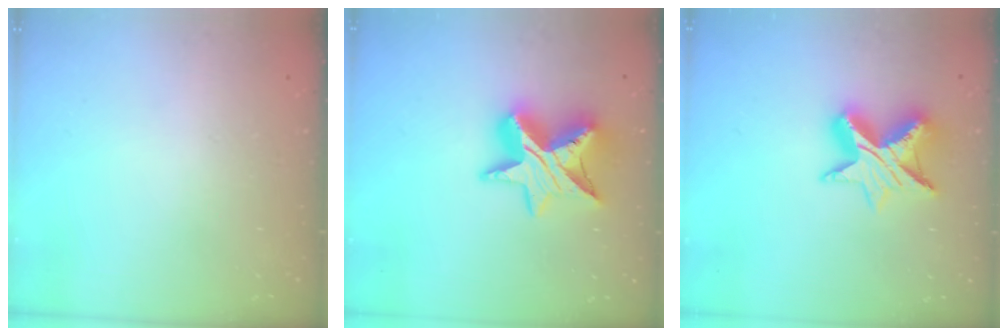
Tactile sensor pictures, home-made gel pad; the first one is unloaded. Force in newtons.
{"total": 15.2, "press": 15.1, "slide": 1.1}
{"total": 11.3, "press": 11.3, "slide": 0.8}